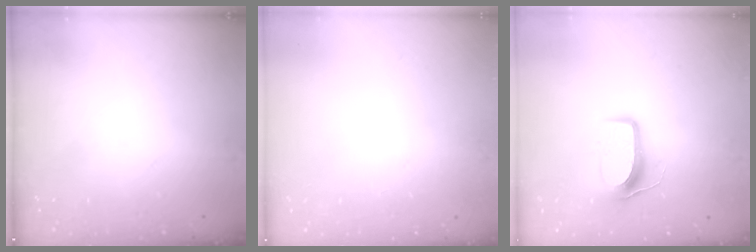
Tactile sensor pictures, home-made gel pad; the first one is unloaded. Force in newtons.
{"total": 0.0}
{"total": 8.9, "press": 8.9, "slide": 0.3}